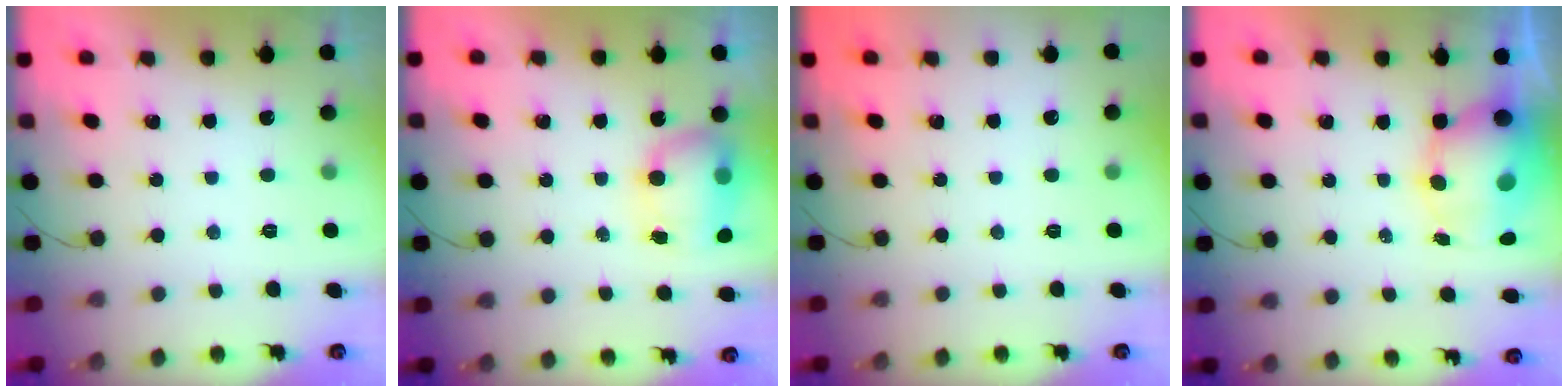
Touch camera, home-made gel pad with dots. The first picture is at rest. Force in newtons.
{"total": 7.4, "press": 7.3, "slide": 1.0}
{"total": 0.0}
{"total": 8.4, "press": 8.2, "slide": 2.0}